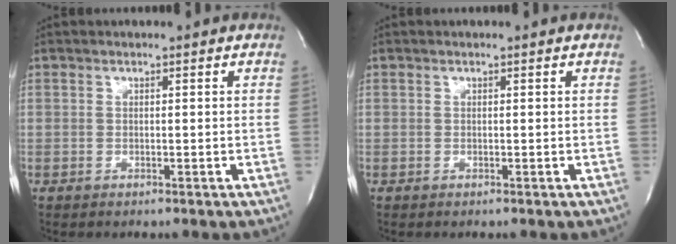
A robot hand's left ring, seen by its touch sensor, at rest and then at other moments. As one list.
[{"total": 0.0}]